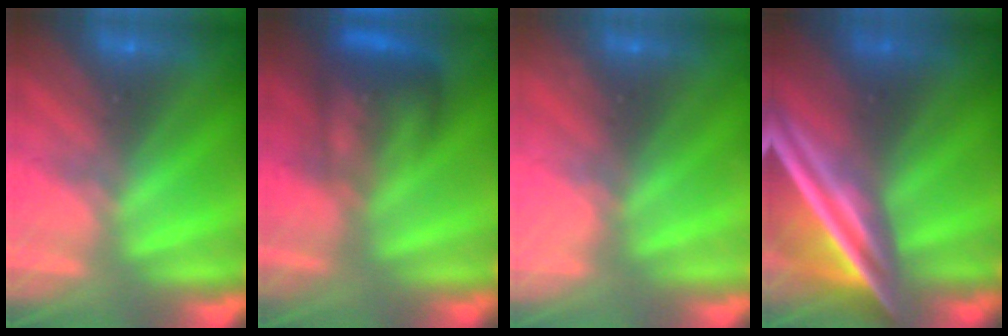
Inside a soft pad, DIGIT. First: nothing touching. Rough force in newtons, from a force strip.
{"total": 8.5}
{"total": 2.2}
{"total": 7.7}